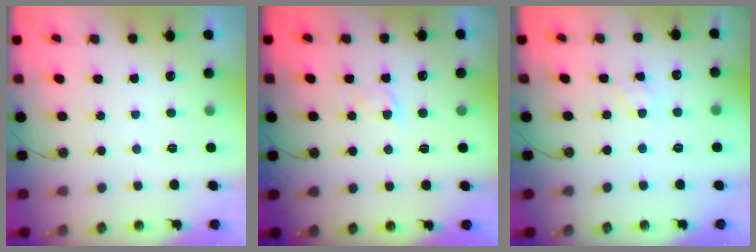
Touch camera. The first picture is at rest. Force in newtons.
{"total": 1.6, "press": 1.6, "slide": 0.3}
{"total": 3.0, "press": 3.0, "slide": 0.2}